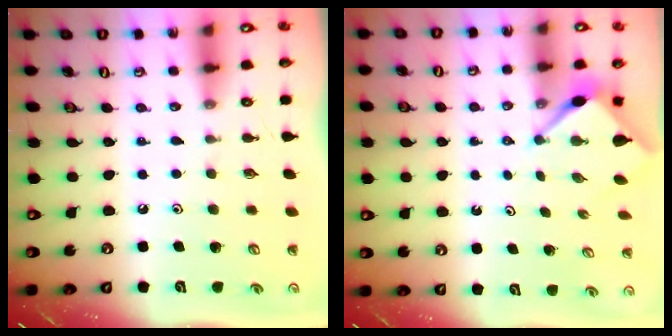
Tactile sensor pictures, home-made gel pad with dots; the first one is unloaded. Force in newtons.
{"total": 2.9, "press": 2.9, "slide": 0.3}